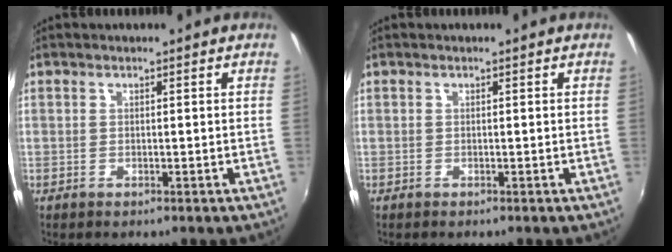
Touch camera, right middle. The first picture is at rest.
{"total": 0.0}